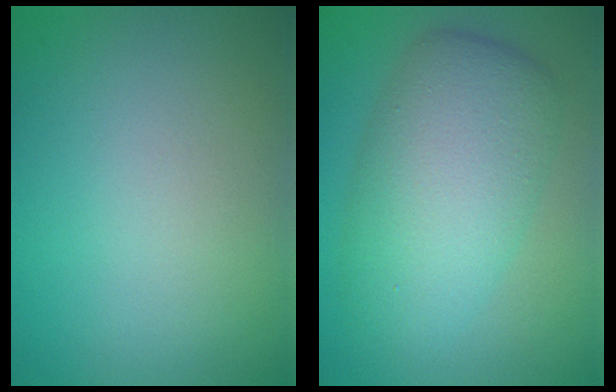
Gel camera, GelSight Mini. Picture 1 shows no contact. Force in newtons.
{"total": 7.4, "press": 7.4, "slide": 0.3}